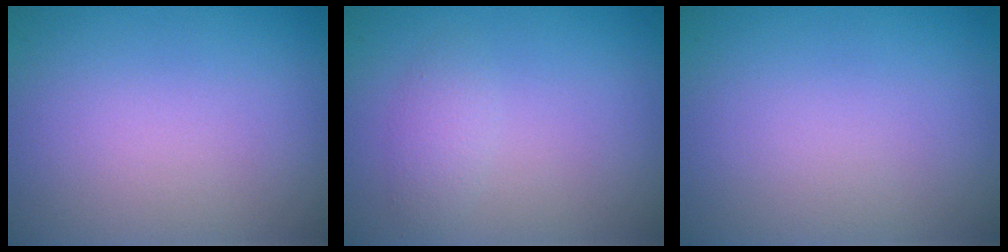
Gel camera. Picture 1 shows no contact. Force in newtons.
{"total": 1.5, "press": 1.5, "slide": 0.0}
{"total": 0.0}